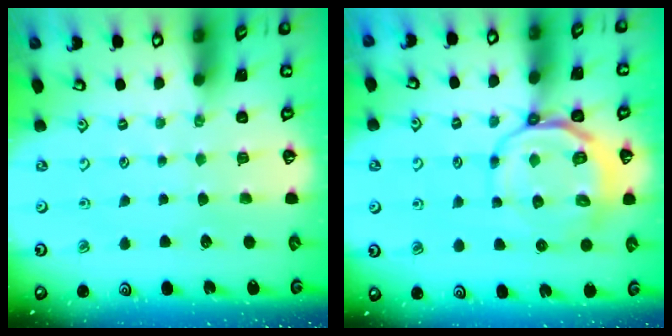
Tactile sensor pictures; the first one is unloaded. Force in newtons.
{"total": 10.1, "press": 9.8, "slide": 2.6}